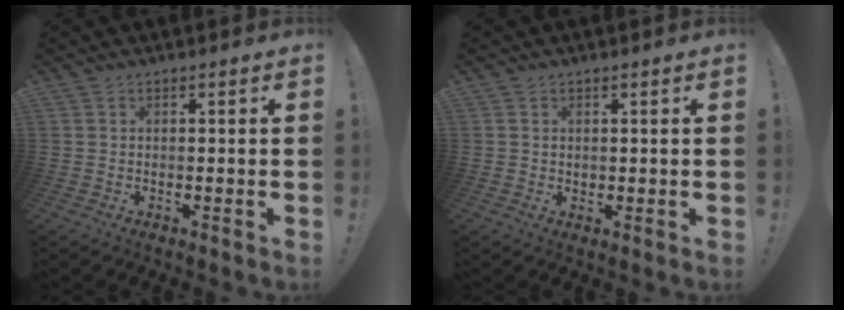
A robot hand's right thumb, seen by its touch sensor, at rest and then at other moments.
{"total": 1.1, "force": [0.6, 0.9, 0.2], "torque": [0.003, 0.000, 0.009]}